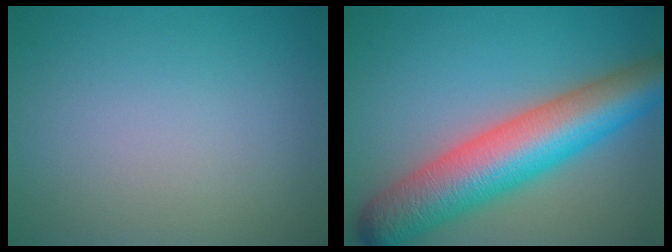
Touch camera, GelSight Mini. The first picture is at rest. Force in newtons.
{"total": 10.9, "press": 10.9, "slide": 0.4}